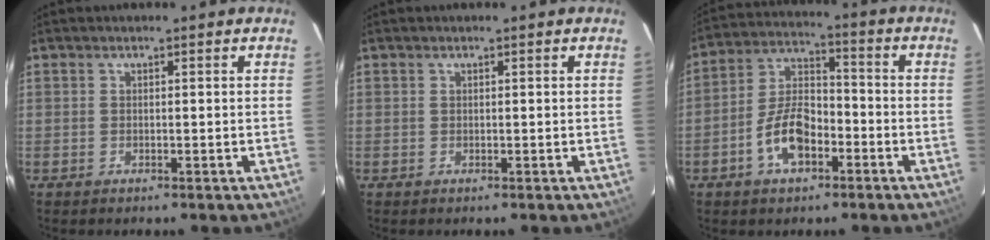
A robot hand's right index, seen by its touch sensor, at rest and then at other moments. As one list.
[{"total": 0.0}, {"total": 10.3, "force": [-4.6, 5.4, 7.4], "torque": [-0.149, 0.020, -0.080]}]